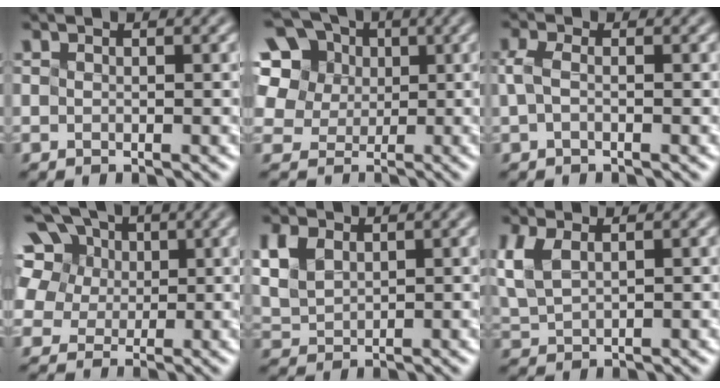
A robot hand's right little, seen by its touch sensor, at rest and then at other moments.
{"total": 11.0, "force": [3.2, 9.4, 4.7], "torque": [-0.123, 0.040, 0.058]}
{"total": 0.9, "force": [-0.3, 0.1, 0.8], "torque": [-0.026, 0.004, 0.003]}
{"total": 10.5, "force": [4.4, 8.0, 5.3], "torque": [-0.111, 0.045, 0.049]}
{"total": 3.3, "force": [1.2, 2.3, 2.1], "torque": [-0.057, 0.011, 0.038]}
{"total": 2.4, "force": [1.1, 1.1, 1.8], "torque": [-0.056, 0.008, 0.039]}